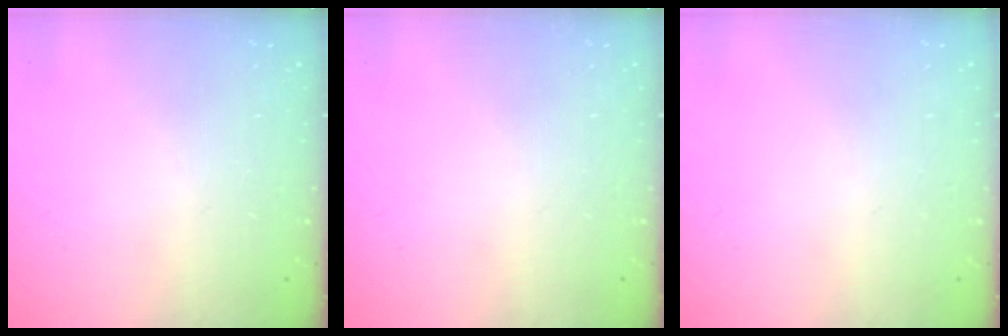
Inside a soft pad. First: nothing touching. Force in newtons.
{"total": 0.0}
{"total": 0.0}